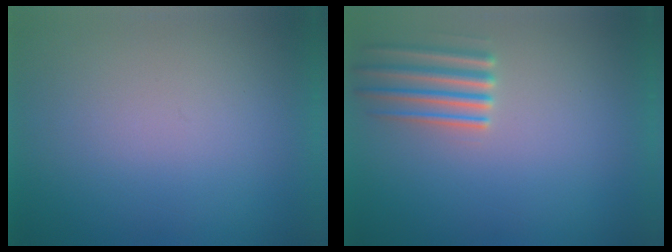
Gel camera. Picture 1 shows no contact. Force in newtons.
{"total": 3.8}